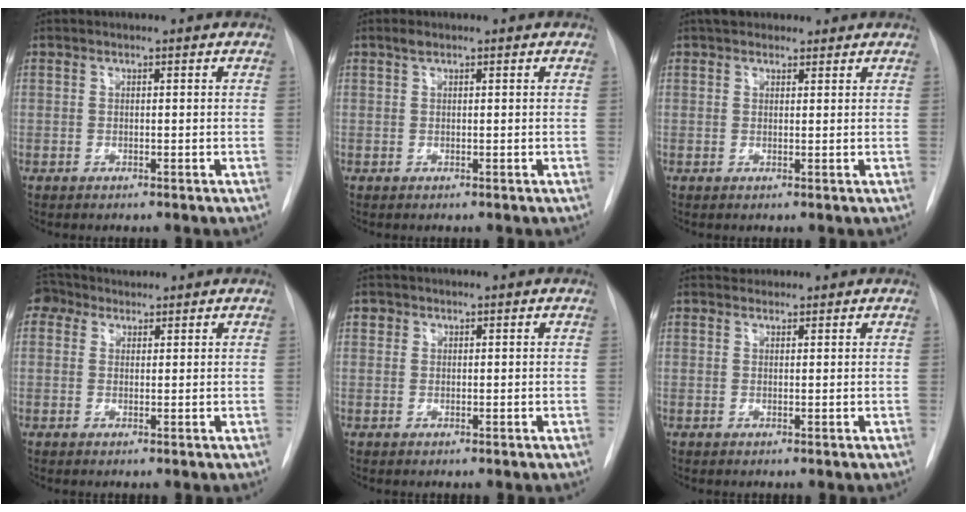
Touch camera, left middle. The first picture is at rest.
{"total": 0.9, "force": [0.6, 0.3, 0.5], "torque": [-0.010, 0.008, 0.011]}
{"total": 4.8, "force": [3.9, 2.3, 1.6], "torque": [-0.014, 0.024, 0.062]}
{"total": 3.0, "force": [2.5, 1.7, -0.1], "torque": [-0.001, 0.025, 0.044]}
{"total": 0.9, "force": [0.4, 0.8, 0.0], "torque": [0.010, 0.003, 0.003]}
{"total": 1.6, "force": [1.4, 0.7, -0.2], "torque": [0.003, 0.010, 0.021]}